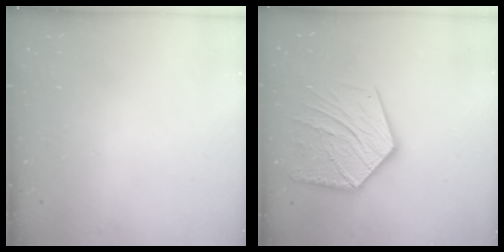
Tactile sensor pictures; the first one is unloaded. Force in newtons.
{"total": 19.3, "press": 19.3, "slide": 1.1}